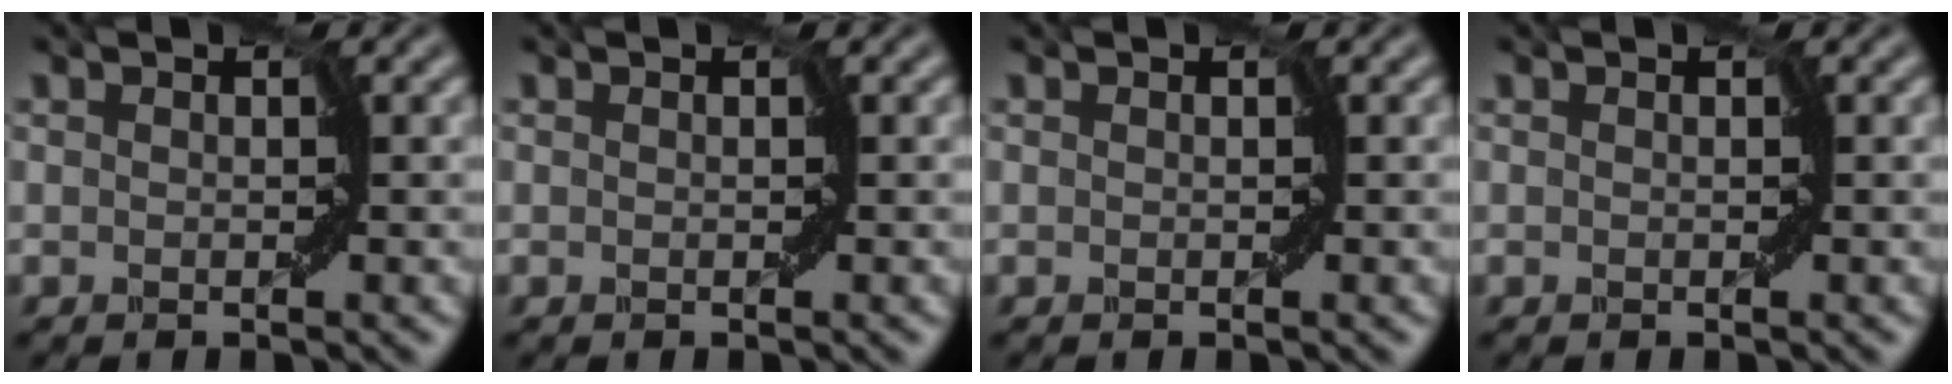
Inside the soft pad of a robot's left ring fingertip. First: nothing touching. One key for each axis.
{"total": 0.0}
{"total": 0.0}
{"total": 0.0}